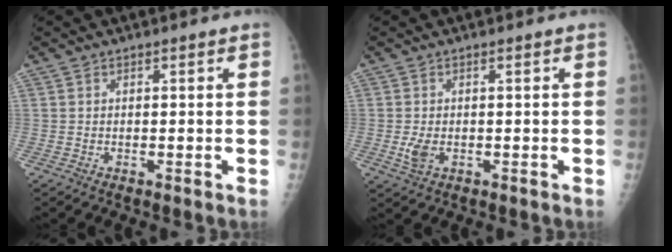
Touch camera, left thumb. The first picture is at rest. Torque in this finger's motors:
{"motor_torque": [0.47, 0.35, 0.35, 0.18, 0.01]}